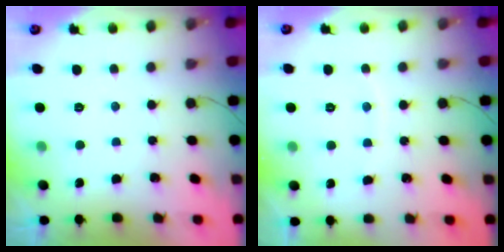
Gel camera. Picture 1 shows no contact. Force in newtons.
{"total": 3.9, "press": 3.8, "slide": 0.6}